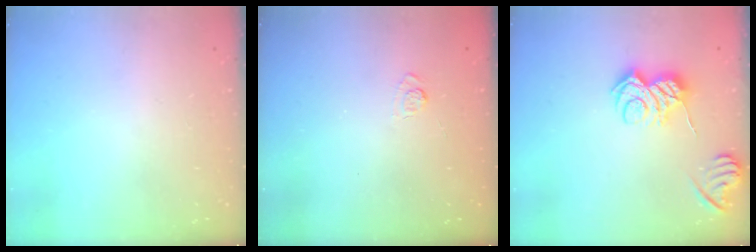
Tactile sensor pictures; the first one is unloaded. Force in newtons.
{"total": 2.2, "press": 1.8, "slide": 1.3}
{"total": 8.0, "press": 8.0, "slide": 0.7}